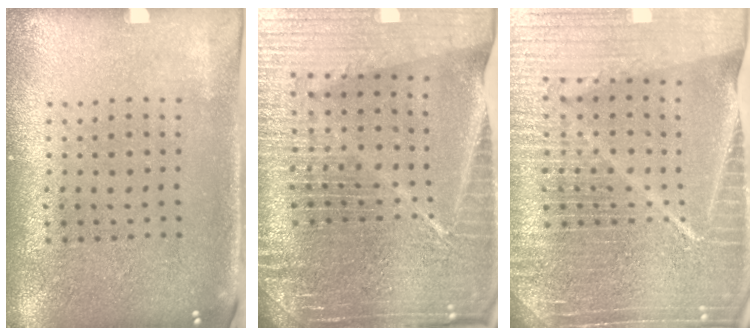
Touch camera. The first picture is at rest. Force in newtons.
{"total": 6.8, "press": 5.9, "slide": 3.5}
{"total": 6.9, "press": 5.9, "slide": 3.6}